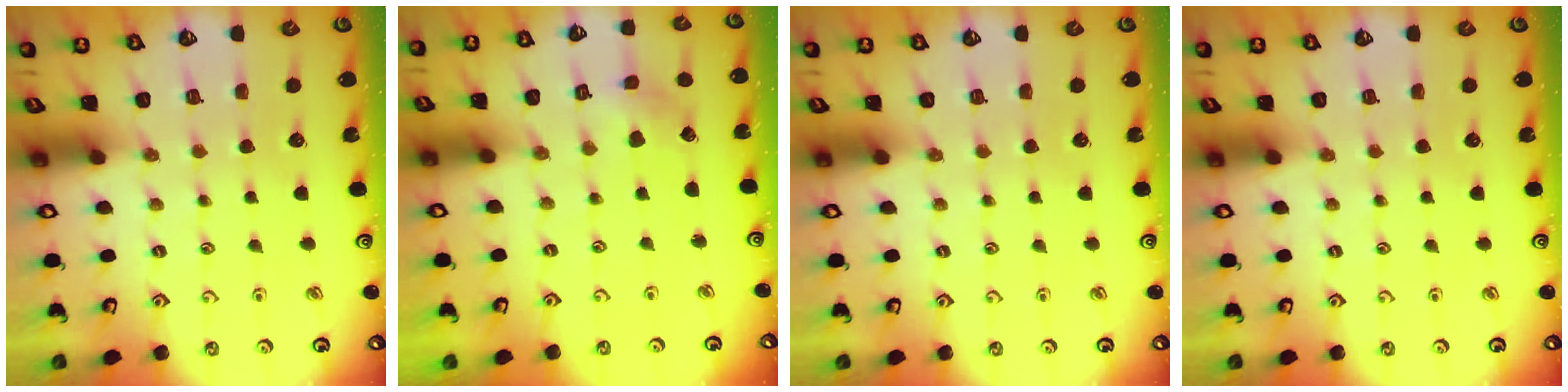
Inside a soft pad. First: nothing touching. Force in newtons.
{"total": 2.4, "press": 2.4, "slide": 0.2}
{"total": 0.0}
{"total": 0.0}